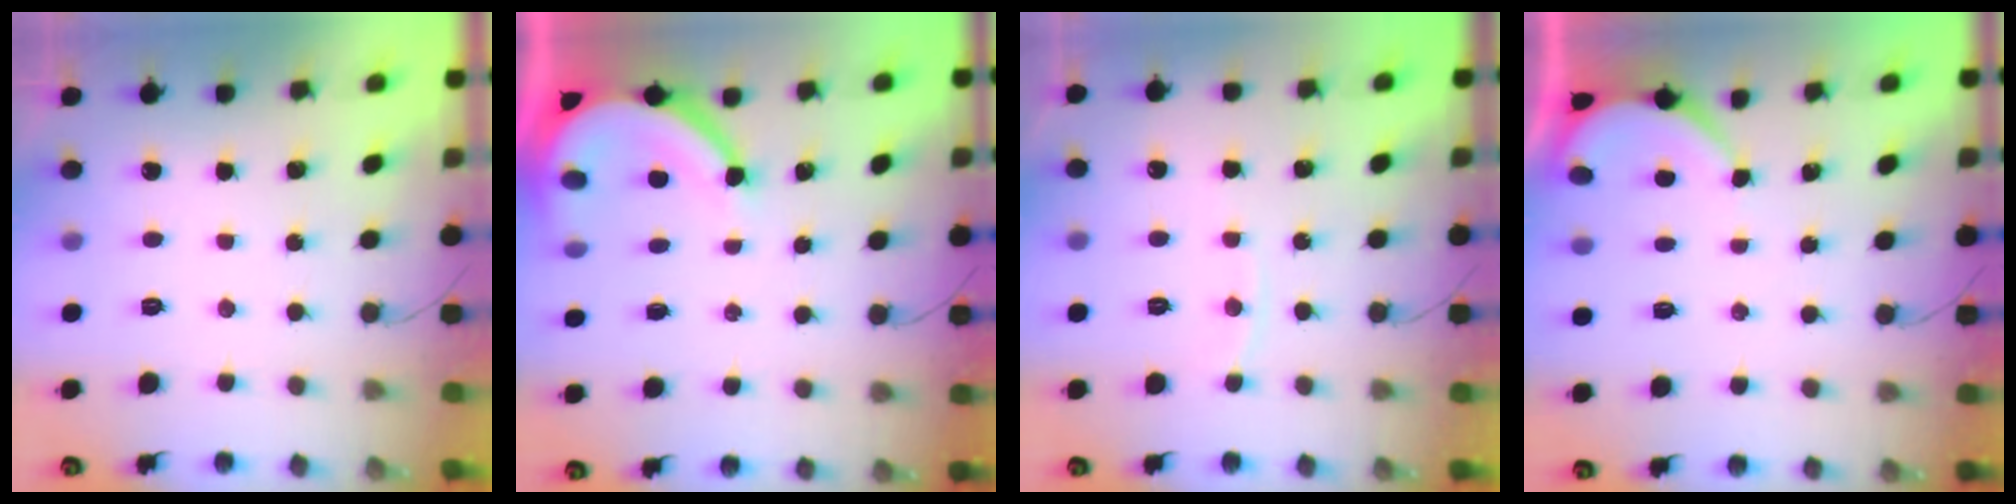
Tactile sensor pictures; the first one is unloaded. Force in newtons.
{"total": 9.3, "press": 9.3, "slide": 0.8}
{"total": 4.5, "press": 4.5, "slide": 0.4}
{"total": 1.9, "press": 1.9, "slide": 0.3}